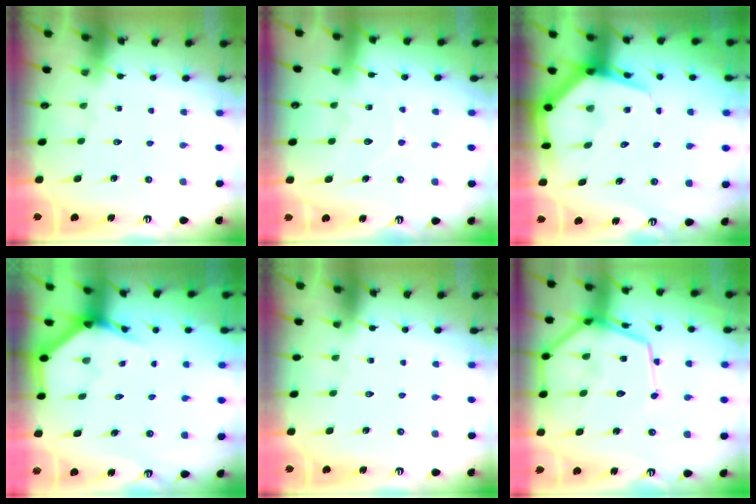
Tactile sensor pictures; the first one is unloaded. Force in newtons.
{"total": 6.0, "press": 6.0, "slide": 0.7}
{"total": 7.6, "press": 7.6, "slide": 0.9}
{"total": 3.9, "press": 3.9, "slide": 0.3}
{"total": 0.0}
{"total": 14.3, "press": 14.2, "slide": 1.4}